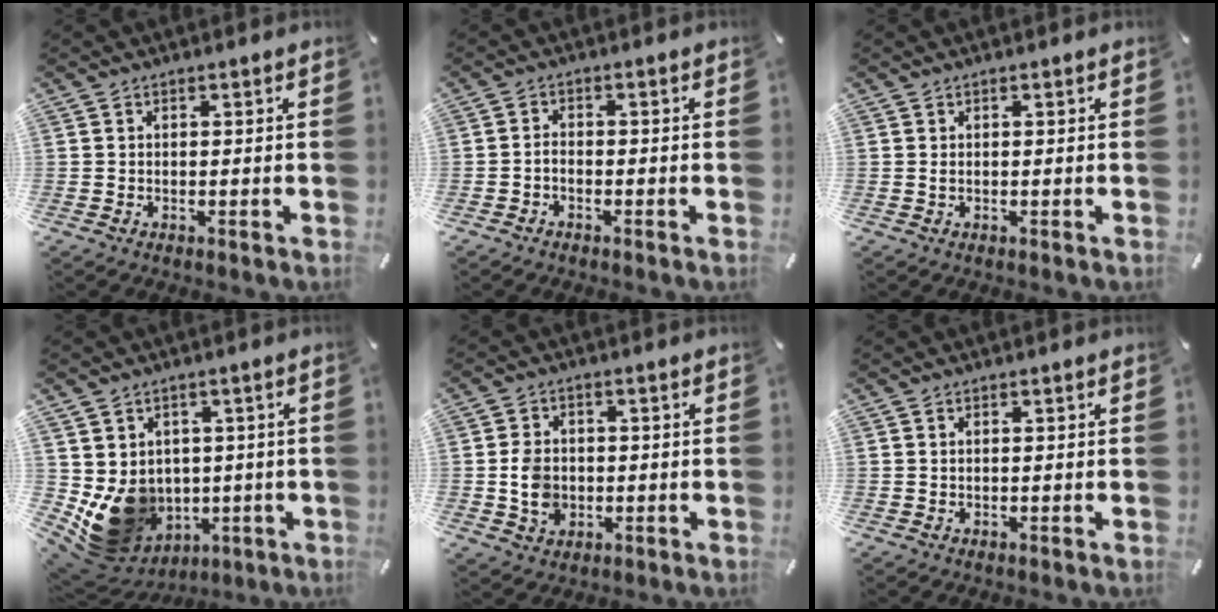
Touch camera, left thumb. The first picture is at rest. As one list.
[{"total": 1.7, "force": [-1.4, 0.8, 0.7], "torque": [-0.015, 0.008, -0.027]}, {"total": 0.6, "force": [0.0, 0.2, 0.6], "torque": [-0.013, 0.001, 0.000]}, {"total": 12.3, "force": [-0.8, 11.2, 5.0], "torque": [-0.112, -0.020, -0.004]}, {"total": 7.0, "force": [-0.9, 5.9, 3.7], "torque": [-0.074, 0.002, -0.018]}, {"total": 0.0}]